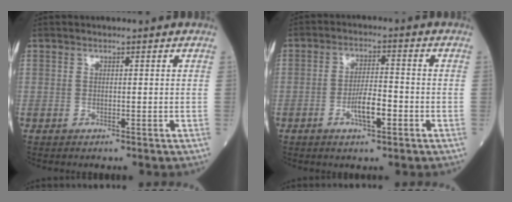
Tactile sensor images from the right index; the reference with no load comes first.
{"total": 5.1, "force": [-2.0, 1.1, 4.5], "torque": [-0.085, 0.003, -0.034]}